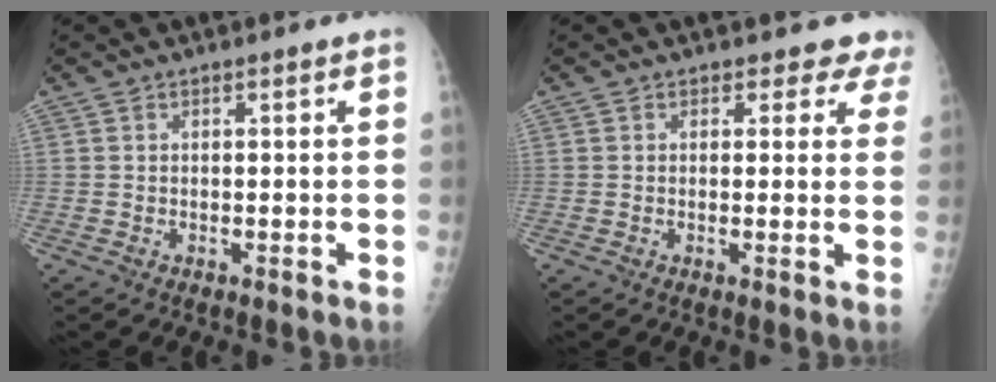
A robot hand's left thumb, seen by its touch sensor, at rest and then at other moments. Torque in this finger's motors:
{"motor_torque": [-0.09, 0.00, 0.06, 0.05, 0.03]}